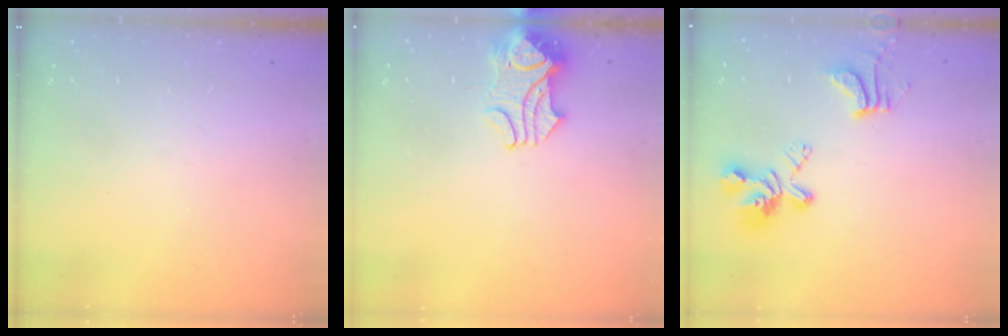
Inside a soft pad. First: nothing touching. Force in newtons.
{"total": 2.3, "press": 2.2, "slide": 0.6}
{"total": 10.0, "press": 9.8, "slide": 2.1}